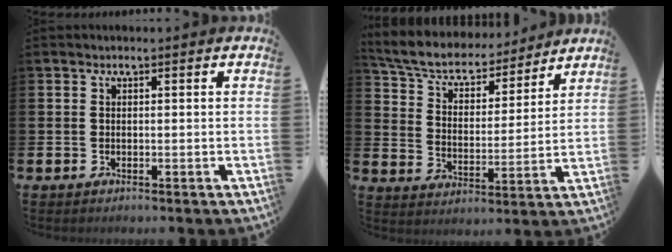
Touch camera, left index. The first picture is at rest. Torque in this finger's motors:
{"motor_torque": [0.37, -0.57, 0.54, 0.06]}